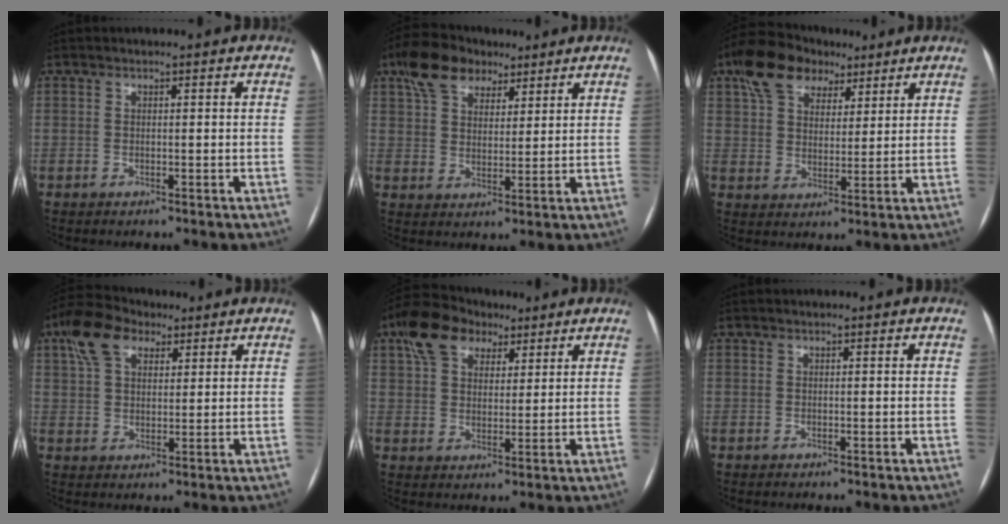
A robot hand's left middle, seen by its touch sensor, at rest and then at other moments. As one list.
[{"total": 9.4, "force": [6.1, 5.5, 4.6], "torque": [-0.089, 0.031, 0.110]}, {"total": 10.8, "force": [6.7, 6.4, 5.5], "torque": [-0.107, 0.035, 0.117]}, {"total": 8.8, "force": [4.8, 5.1, 5.3], "torque": [-0.119, 0.035, 0.087]}, {"total": 9.9, "force": [5.8, 6.1, 5.2], "torque": [-0.107, 0.036, 0.102]}, {"total": 0.0}]